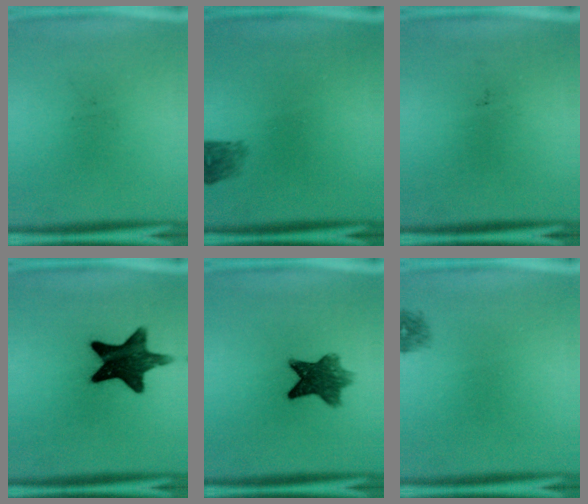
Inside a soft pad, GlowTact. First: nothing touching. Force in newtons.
{"total": 2.2}
{"total": 0.0}
{"total": 14.5}
{"total": 8.1}
{"total": 1.1}